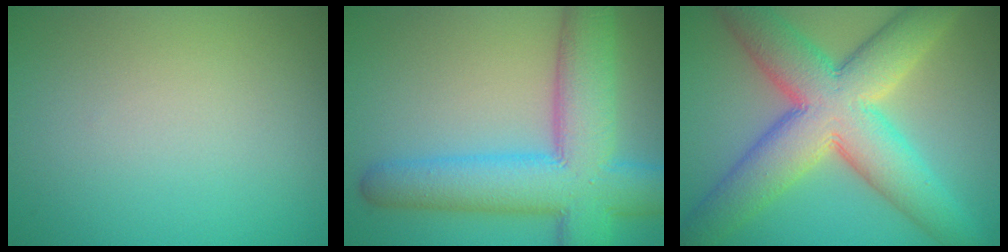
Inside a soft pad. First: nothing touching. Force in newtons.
{"total": 10.9, "press": 10.9, "slide": 0.2}
{"total": 11.2, "press": 11.2, "slide": 0.6}